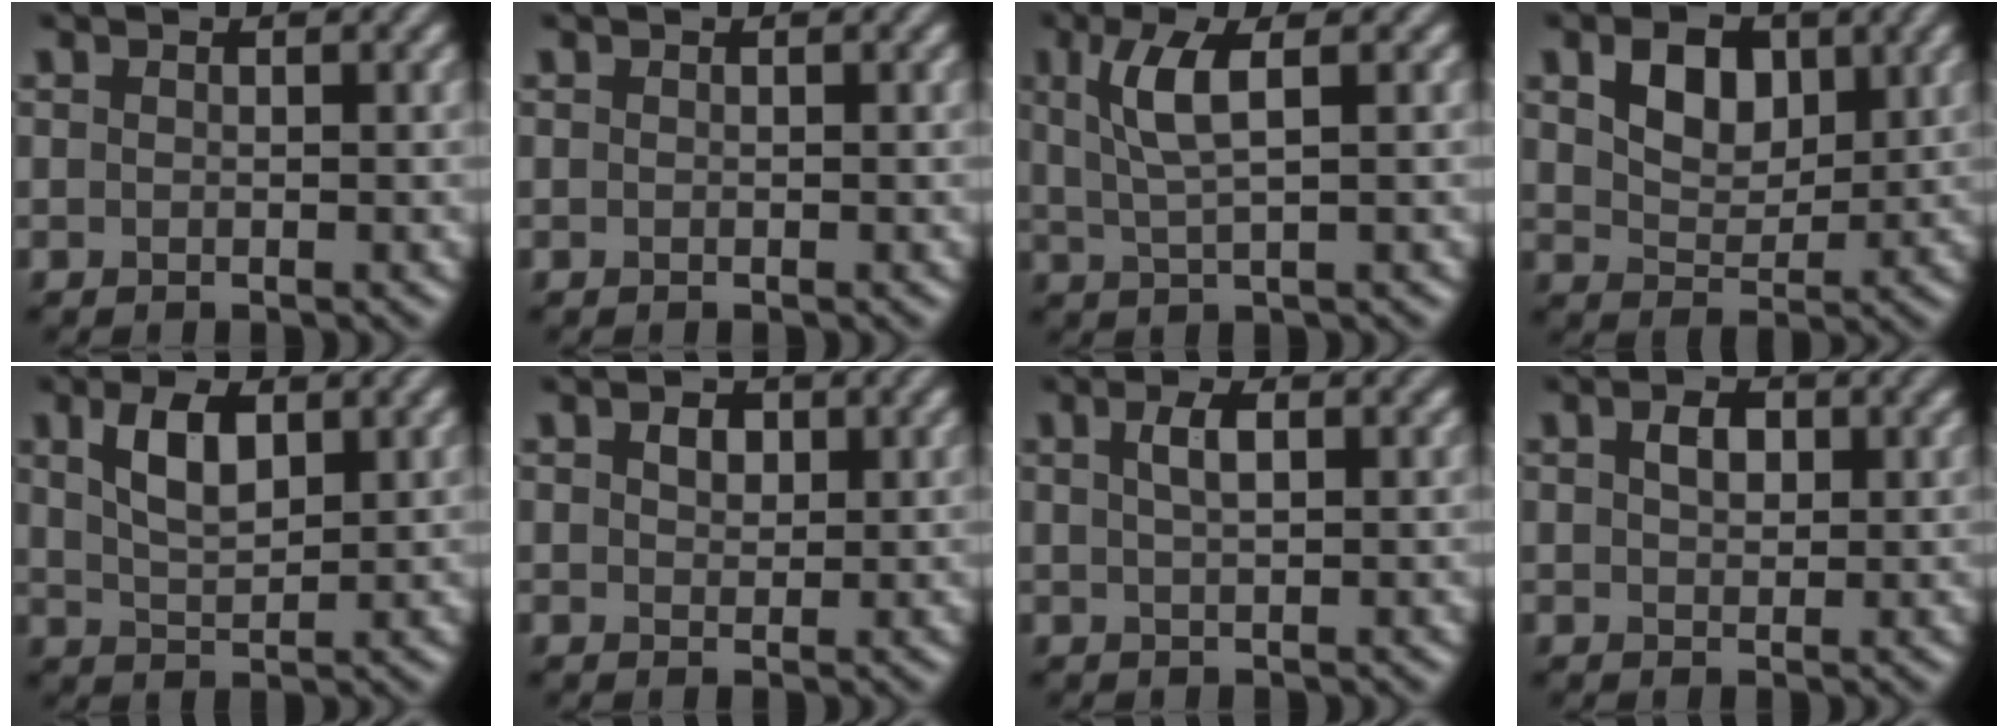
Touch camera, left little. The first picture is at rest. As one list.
[{"total": 0.0}, {"total": 4.0, "force": [1.2, 1.0, 3.7], "torque": [-0.081, 0.000, 0.026]}, {"total": 4.4, "force": [1.8, 2.9, 2.8], "torque": [-0.057, 0.001, 0.029]}, {"total": 4.3, "force": [1.8, 2.0, 3.3], "torque": [-0.070, 0.006, 0.036]}, {"total": 1.8, "force": [0.8, 1.3, 1.1], "torque": [-0.021, 0.002, 0.013]}, {"total": 2.4, "force": [0.9, 0.9, 2.1], "torque": [-0.036, 0.007, 0.016]}, {"total": 2.4, "force": [0.8, 1.5, 1.7], "torque": [-0.033, 0.003, 0.014]}]